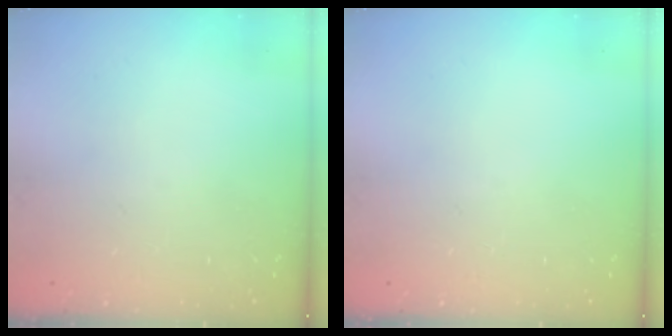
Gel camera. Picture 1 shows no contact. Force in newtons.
{"total": 0.0}